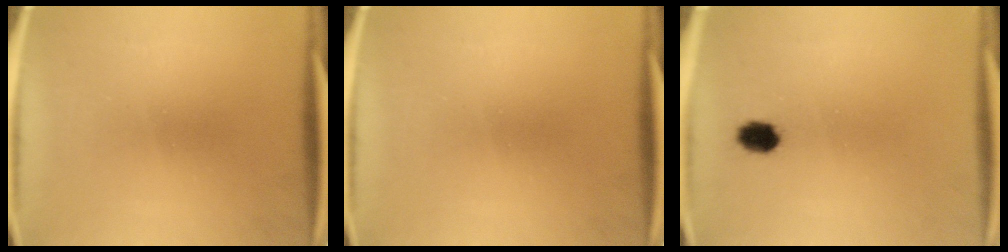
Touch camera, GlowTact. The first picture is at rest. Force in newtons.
{"total": 0.0}
{"total": 3.6}